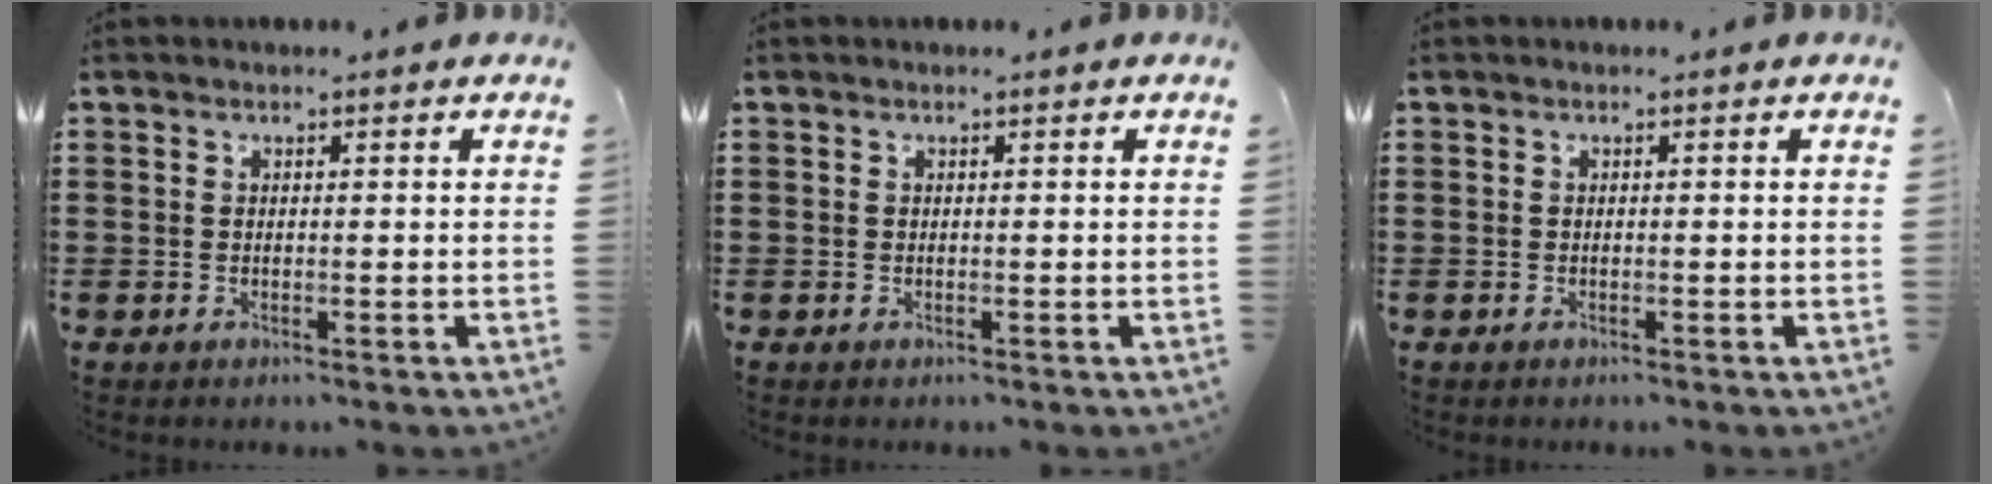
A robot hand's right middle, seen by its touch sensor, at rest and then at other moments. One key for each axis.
{"total": 0.0}
{"total": 0.0}